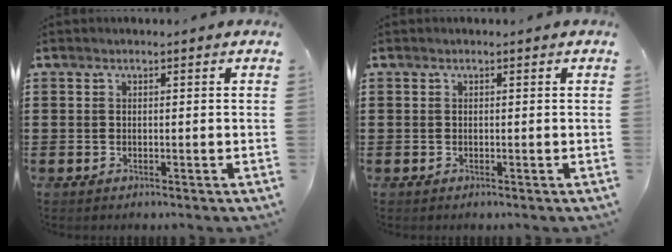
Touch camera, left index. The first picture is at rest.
{"total": 0.0}